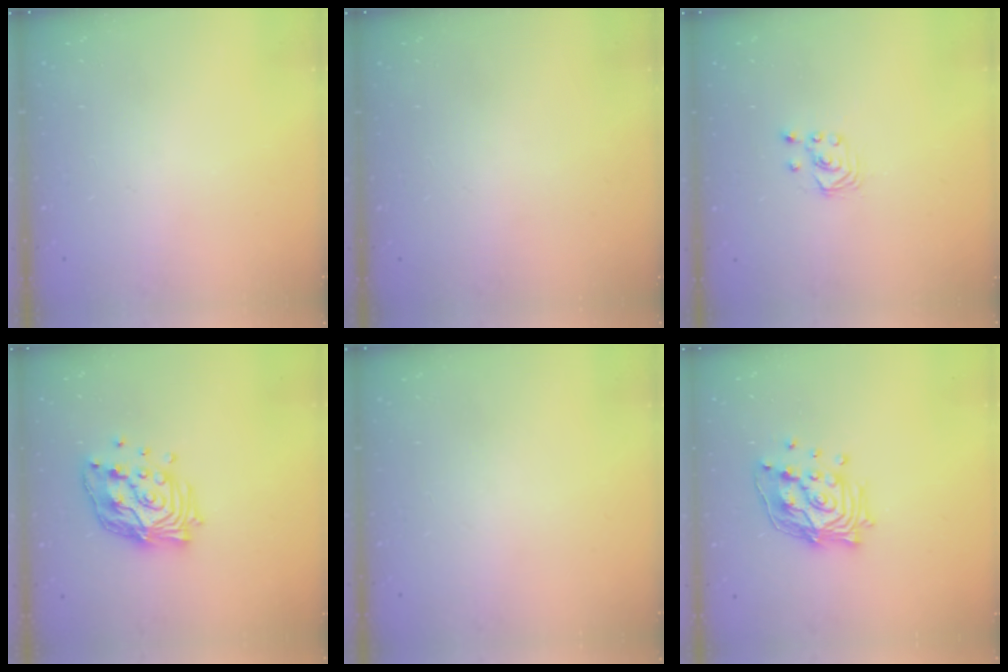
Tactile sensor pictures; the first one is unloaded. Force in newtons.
{"total": 0.0}
{"total": 2.1, "press": 2.1, "slide": 0.3}
{"total": 14.8, "press": 14.8, "slide": 1.2}
{"total": 0.0}
{"total": 14.8, "press": 14.6, "slide": 2.2}